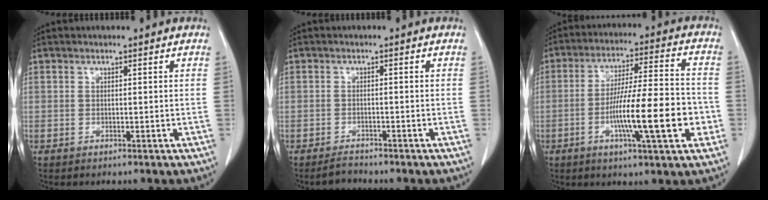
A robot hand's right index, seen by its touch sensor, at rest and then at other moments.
{"total": 1.7, "force": [-1.7, 0.3, 0.1], "torque": [-0.004, -0.004, -0.026]}
{"total": 15.0, "force": [-4.2, 1.5, 14.4], "torque": [-0.243, 0.001, -0.068]}